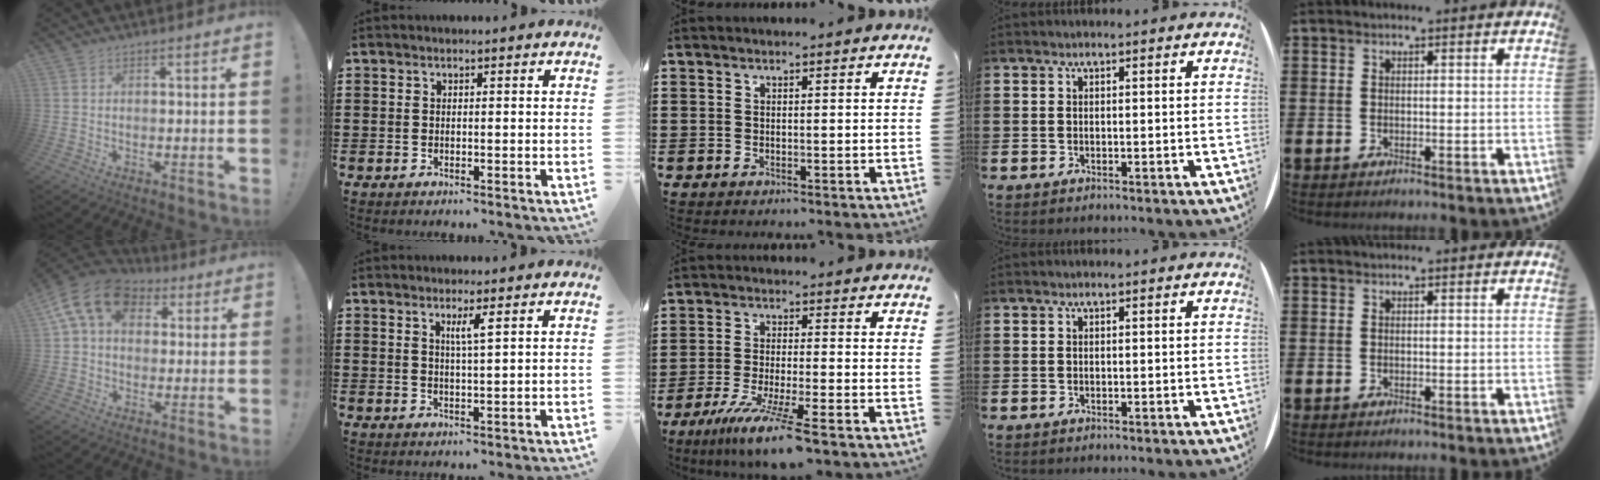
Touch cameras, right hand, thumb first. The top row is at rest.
{"thumb": {"total": 14.2, "force": [5.0, 9.9, 8.8], "torque": [-0.145, -0.006, 0.096]}, "index": {"total": 2.4, "force": [1.2, 0.0, 2.1], "torque": [-0.044, -0.002, 0.018]}, "middle": {"total": 7.8, "force": [-5.5, -0.5, 5.5], "torque": [-0.104, -0.018, -0.102]}}